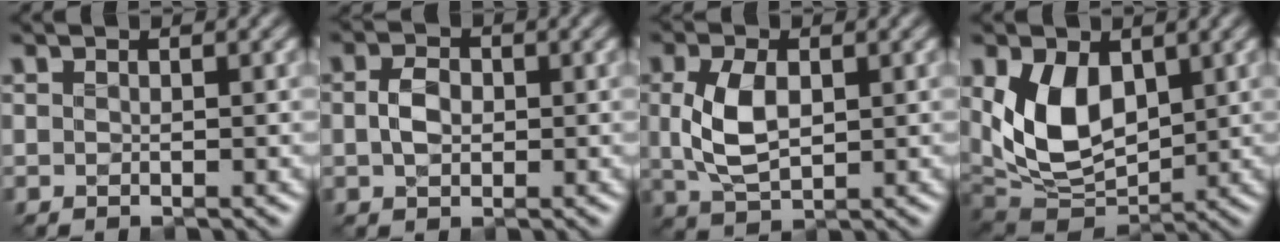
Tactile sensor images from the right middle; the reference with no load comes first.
{"total": 2.4, "force": [-0.5, 1.7, 1.7], "torque": [-0.035, 0.001, -0.015]}
{"total": 4.6, "force": [-0.1, 2.6, 3.8], "torque": [-0.089, 0.000, 0.001]}
{"total": 7.4, "force": [1.1, 4.7, 5.6], "torque": [-0.108, -0.018, 0.018]}